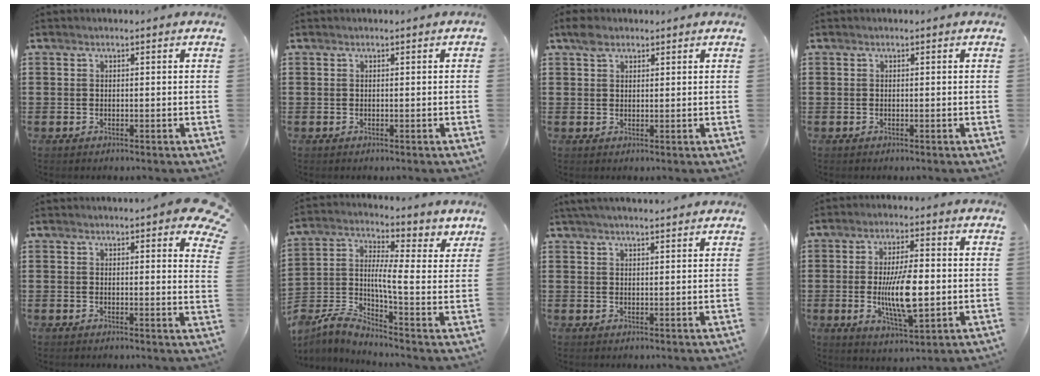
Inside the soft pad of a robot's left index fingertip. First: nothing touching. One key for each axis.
{"total": 0.0}
{"total": 2.6, "fx": 1.8, "fy": 1.5, "fz": 1.1, "tx": -0.018, "ty": 0.004, "tz": 0.032}
{"total": 0.0}
{"total": 3.5, "fx": 3.0, "fy": 0.7, "fz": 1.7, "tx": -0.020, "ty": -0.013, "tz": 0.051}
{"total": 4.8, "fx": 0.3, "fy": 1.8, "fz": 4.4, "tx": -0.096, "ty": -0.020, "tz": -0.005}
{"total": 2.5, "fx": 2.4, "fy": -0.1, "fz": 0.7, "tx": -0.020, "ty": -0.001, "tz": 0.046}
{"total": 10.4, "fx": -0.9, "fy": 3.7, "fz": 9.7, "tx": -0.178, "ty": -0.011, "tz": -0.019}